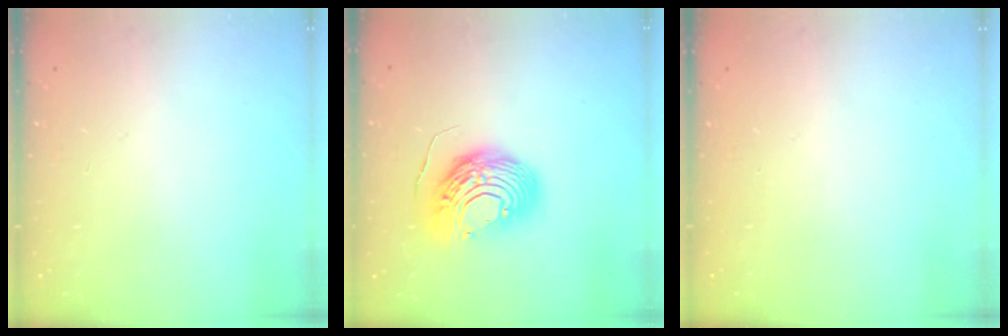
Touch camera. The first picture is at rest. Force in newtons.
{"total": 13.8, "press": 13.8, "slide": 1.1}
{"total": 0.0}